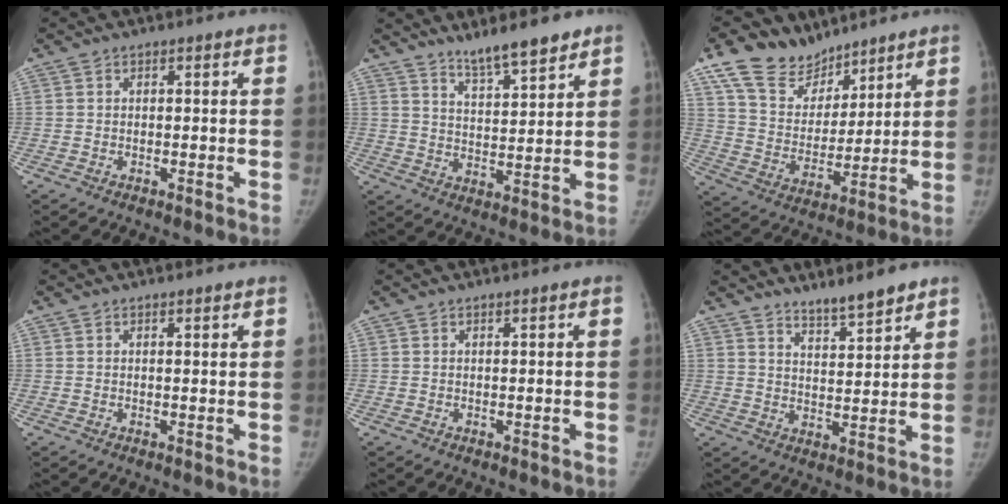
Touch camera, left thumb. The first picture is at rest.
{"total": 8.7, "force": [7.2, 1.5, 4.8], "torque": [-0.069, -0.051, 0.126]}
{"total": 14.9, "force": [11.5, 8.2, 4.8], "torque": [-0.054, -0.052, 0.220]}
{"total": 1.0, "force": [0.7, 0.0, 0.7], "torque": [-0.009, -0.004, 0.011]}
{"total": 0.9, "force": [0.4, -0.1, 0.8], "torque": [-0.013, -0.001, 0.007]}
{"total": 6.9, "force": [5.9, 1.1, 3.4], "torque": [-0.047, -0.044, 0.103]}